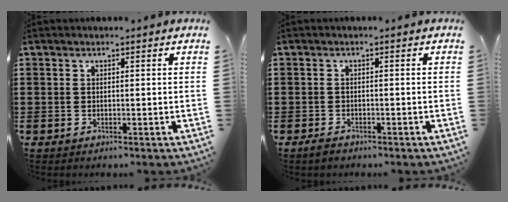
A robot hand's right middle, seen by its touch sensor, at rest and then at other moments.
{"total": 1.1, "force": [-0.9, 0.5, 0.5], "torque": [-0.013, -0.001, -0.018]}